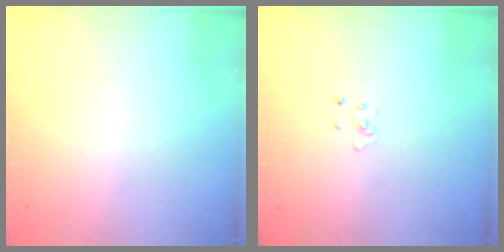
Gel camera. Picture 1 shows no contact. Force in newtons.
{"total": 2.3, "press": 2.3, "slide": 0.2}